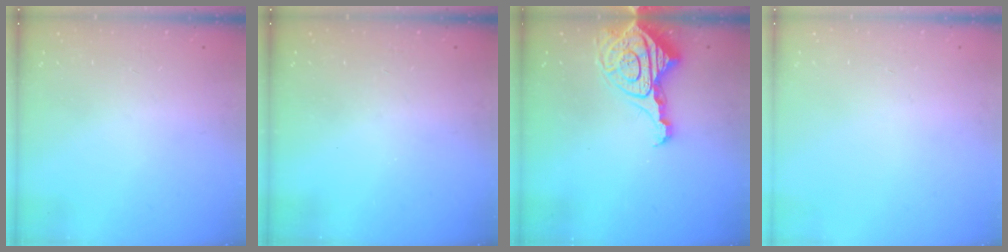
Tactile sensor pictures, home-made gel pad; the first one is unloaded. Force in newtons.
{"total": 0.0}
{"total": 14.3, "press": 14.2, "slide": 1.3}
{"total": 0.0}